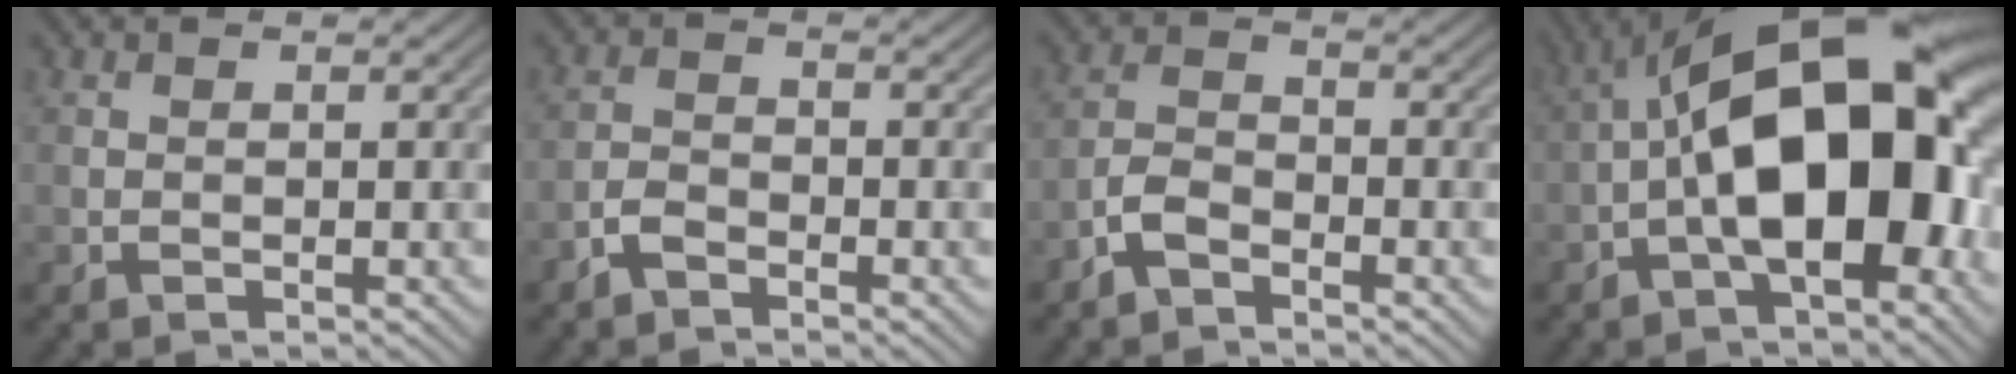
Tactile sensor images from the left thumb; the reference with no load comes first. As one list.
[{"total": 2.2, "force": [-1.9, 0.8, 0.8], "torque": [-0.015, 0.003, -0.045]}, {"total": 3.1, "force": [-2.4, 1.2, 1.5], "torque": [-0.032, 0.004, -0.059]}, {"total": 18.1, "force": [-2.0, 8.3, 16.0], "torque": [-0.244, 0.034, -0.049]}]